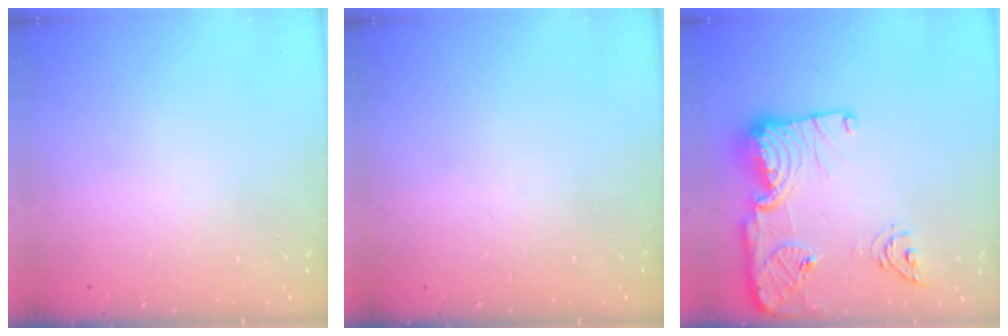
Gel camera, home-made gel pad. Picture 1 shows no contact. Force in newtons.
{"total": 0.0}
{"total": 18.5, "press": 18.4, "slide": 2.0}